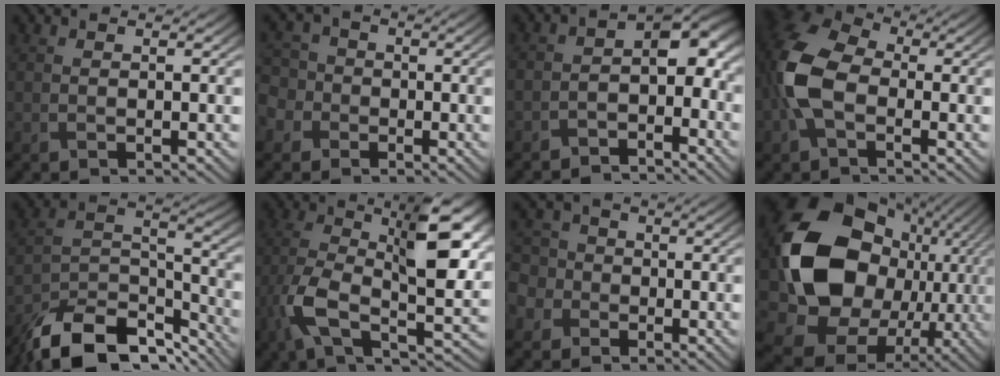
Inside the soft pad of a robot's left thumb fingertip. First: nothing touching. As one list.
[{"total": 5.7, "force": [-1.4, 5.3, 1.8], "torque": [-0.066, 0.002, -0.050]}, {"total": 6.6, "force": [-3.7, 3.3, 4.3], "torque": [-0.054, -0.002, -0.076]}, {"total": 10.0, "force": [-1.1, 6.4, 7.6], "torque": [-0.208, 0.002, -0.037]}, {"total": 13.7, "force": [-11.0, 5.0, 6.6], "torque": [-0.146, -0.006, -0.193]}, {"total": 12.8, "force": [-0.8, 5.3, 11.6], "torque": [-0.238, -0.009, -0.018]}, {"total": 6.4, "force": [-1.4, 5.9, 2.1], "torque": [-0.081, 0.004, -0.054]}, {"total": 20.0, "force": [0.7, 16.5, 11.3], "torque": [-0.262, -0.038, 0.036]}]